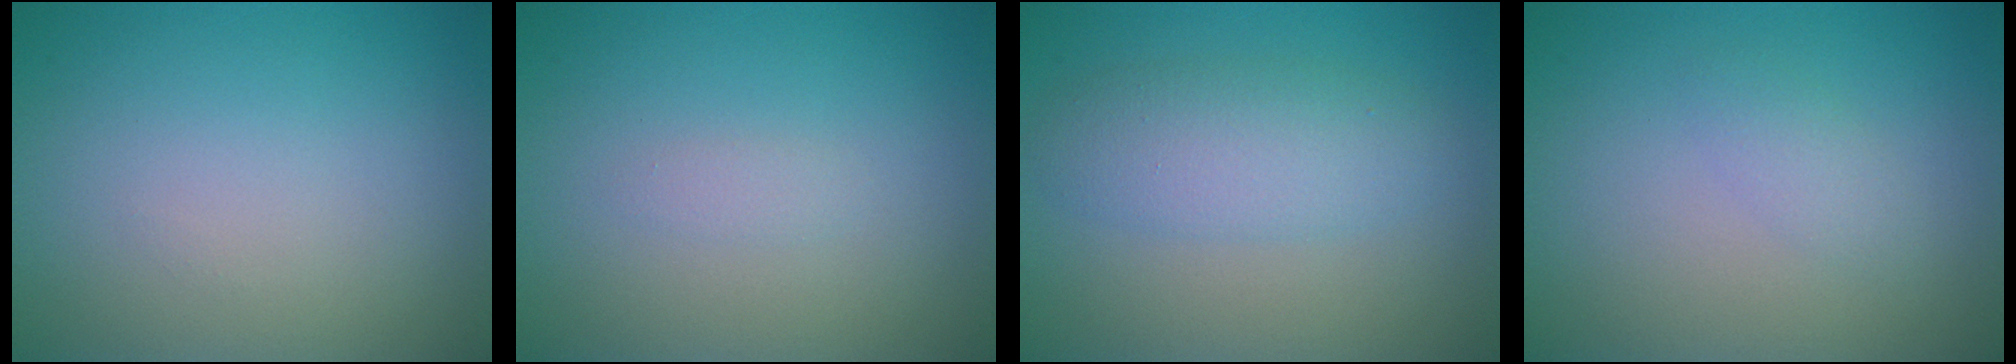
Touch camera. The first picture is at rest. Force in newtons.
{"total": 0.7, "press": 0.7, "slide": 0.0}
{"total": 3.8, "press": 3.8, "slide": 0.1}
{"total": 1.3, "press": 1.3, "slide": 0.0}